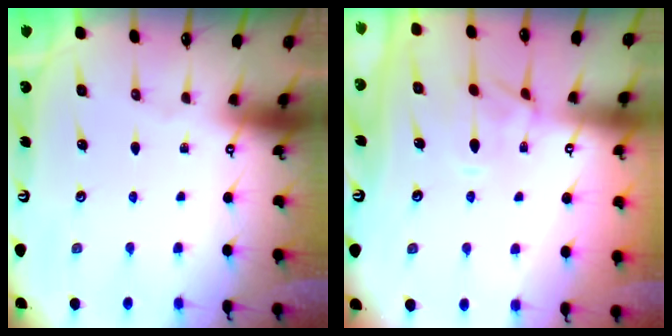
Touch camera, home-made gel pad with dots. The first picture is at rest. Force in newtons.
{"total": 1.3, "press": 0.9, "slide": 0.9}